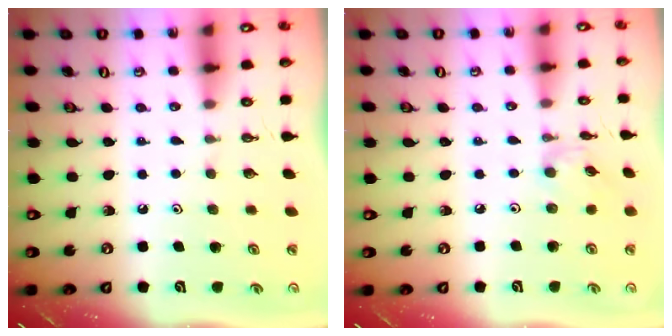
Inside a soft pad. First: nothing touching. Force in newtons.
{"total": 1.6, "press": 1.5, "slide": 0.3}